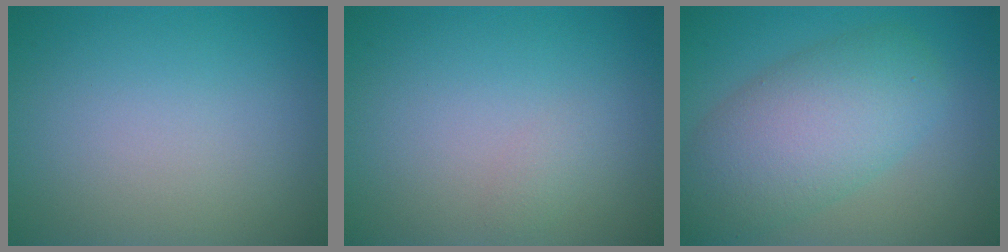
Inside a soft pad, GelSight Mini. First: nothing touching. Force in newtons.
{"total": 0.6, "press": 0.6, "slide": 0.0}
{"total": 7.2, "press": 7.2, "slide": 0.0}